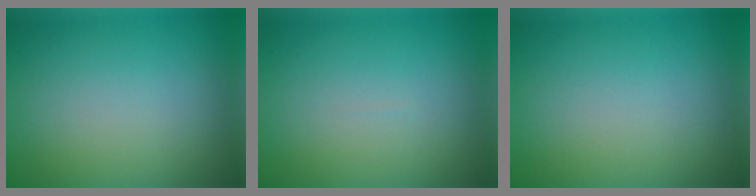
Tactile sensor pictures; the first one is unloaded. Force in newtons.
{"total": 0.0}
{"total": 0.0}